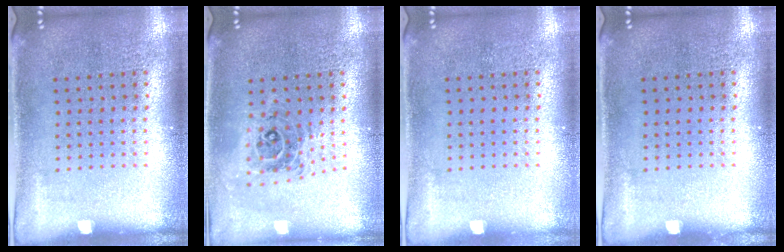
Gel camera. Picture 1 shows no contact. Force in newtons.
{"total": 0.8, "press": 0.8, "slide": 0.1}
{"total": 0.0}
{"total": 0.0}